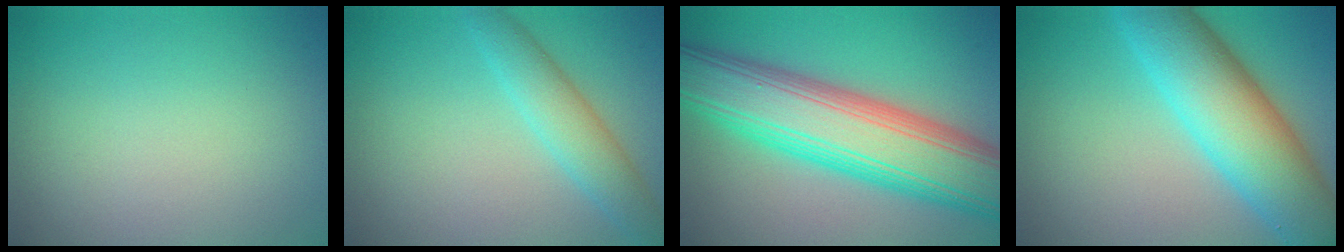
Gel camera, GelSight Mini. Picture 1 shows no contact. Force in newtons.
{"total": 3.6, "press": 3.5, "slide": 0.1}
{"total": 12.1, "press": 12.1, "slide": 0.4}
{"total": 9.9, "press": 9.9, "slide": 0.0}